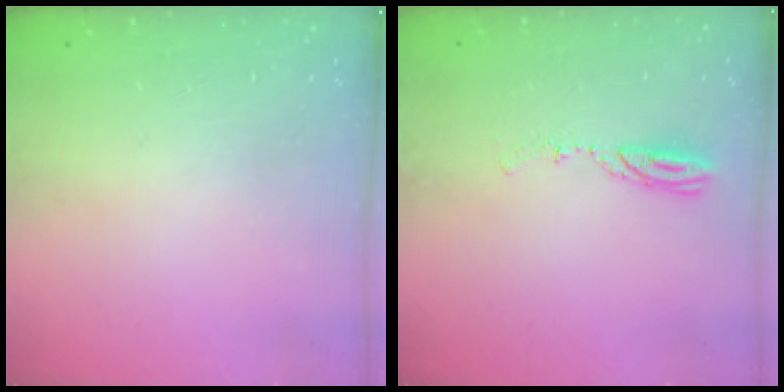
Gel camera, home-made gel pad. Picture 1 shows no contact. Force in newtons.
{"total": 4.8, "press": 4.7, "slide": 1.0}